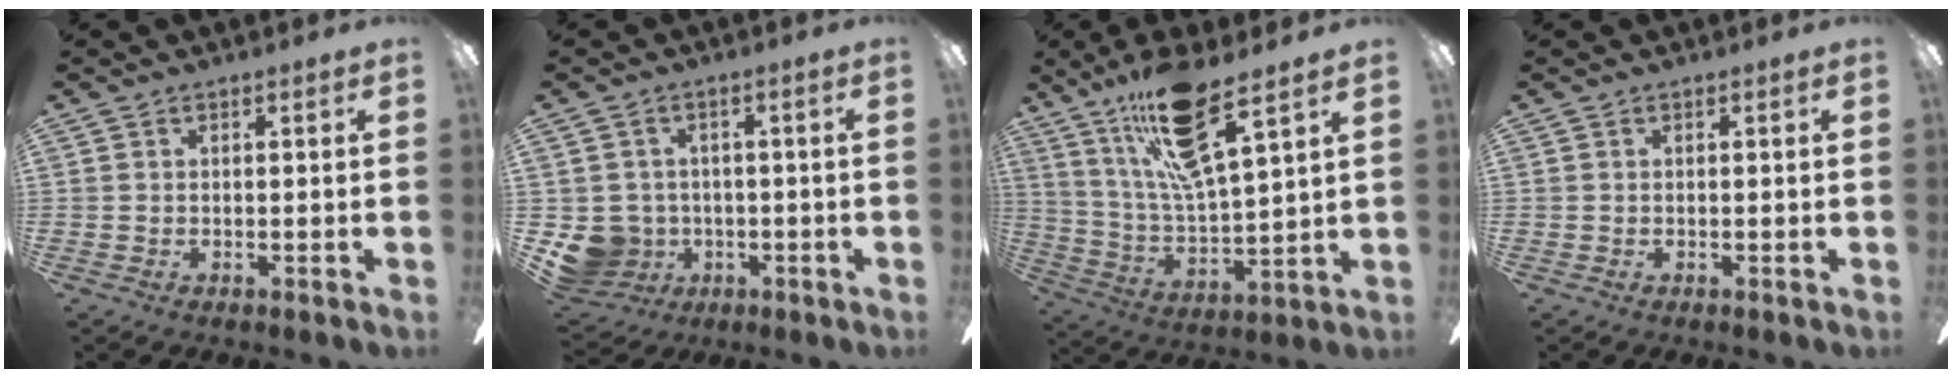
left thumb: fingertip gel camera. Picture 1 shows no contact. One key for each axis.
{"total": 7.3, "fx": -1.6, "fy": 7.0, "fz": 1.5, "tx": -0.066, "ty": 0.007, "tz": -0.025}
{"total": 17.9, "fx": 11.7, "fy": 4.2, "fz": 12.9, "tx": -0.256, "ty": -0.045, "tz": 0.193}
{"total": 0.0}